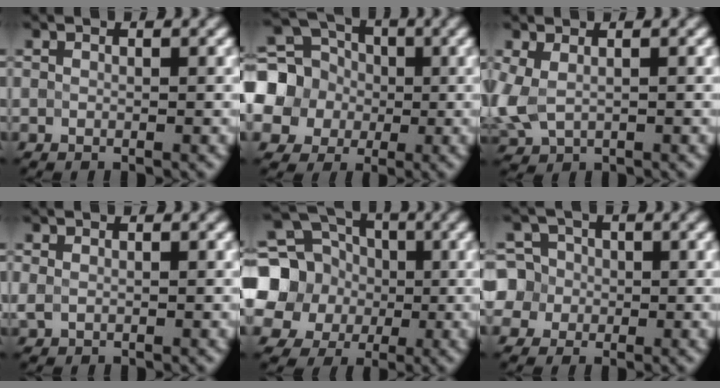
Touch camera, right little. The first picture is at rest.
{"total": 10.3, "force": [-0.4, 9.3, 4.3], "torque": [-0.129, 0.006, -0.043]}
{"total": 3.1, "force": [-0.2, 2.1, 2.3], "torque": [-0.074, -0.007, 0.000]}
{"total": 0.8, "force": [0.1, 0.6, 0.5], "torque": [-0.011, -0.001, 0.002]}
{"total": 13.6, "force": [-0.3, 12.6, 5.2], "torque": [-0.162, 0.001, -0.037]}
{"total": 6.0, "force": [-0.4, 5.9, 1.4], "torque": [-0.027, 0.027, -0.029]}